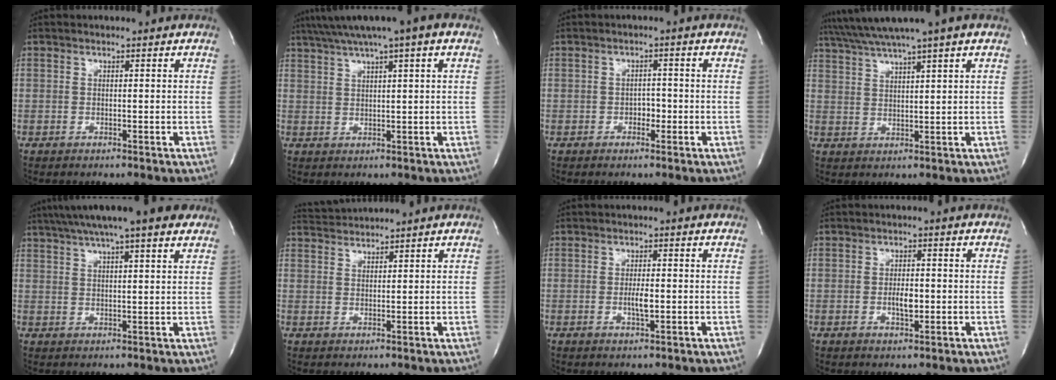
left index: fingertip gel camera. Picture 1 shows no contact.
{"total": 9.7, "force": [6.5, 0.2, 7.2], "torque": [-0.125, 0.035, 0.096]}
{"total": 1.6, "force": [-0.7, 1.1, 0.9], "torque": [-0.008, 0.003, -0.015]}
{"total": 9.3, "force": [7.4, -1.4, 5.4], "torque": [-0.100, 0.027, 0.115]}
{"total": 15.8, "force": [12.3, 1.9, 9.8], "torque": [-0.168, 0.040, 0.170]}
{"total": 2.8, "force": [2.6, -1.0, -0.4], "torque": [0.000, 0.004, 0.057]}
{"total": 2.4, "force": [-0.5, 0.4, 2.3], "torque": [-0.045, -0.006, -0.010]}
{"total": 2.6, "force": [-0.6, 0.7, 2.4], "torque": [-0.045, -0.003, -0.010]}